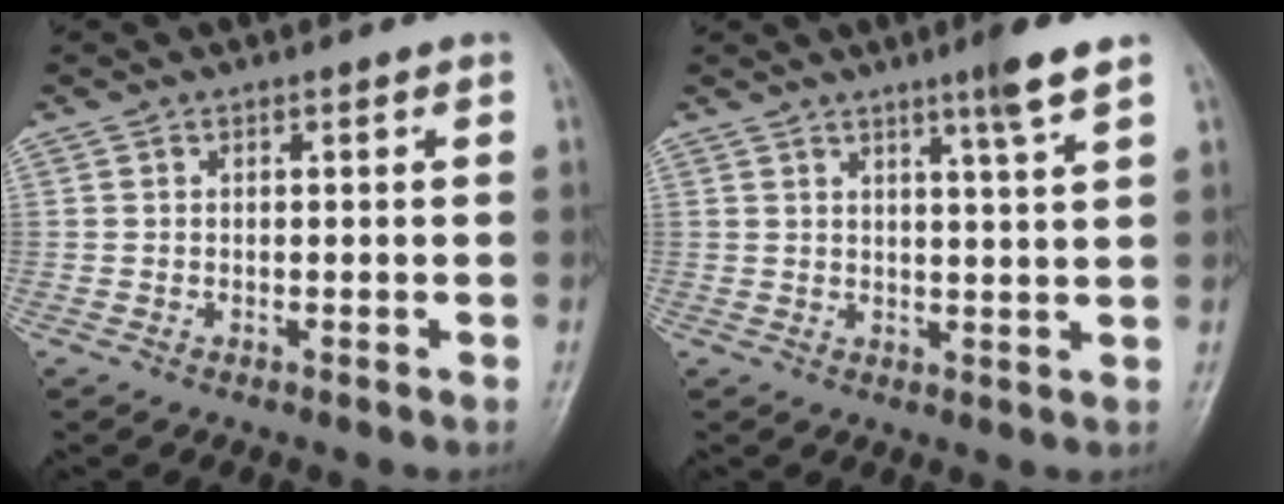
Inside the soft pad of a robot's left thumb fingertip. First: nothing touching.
{"total": 5.6, "force": [3.6, -0.5, 4.3], "torque": [-0.067, -0.023, 0.058]}